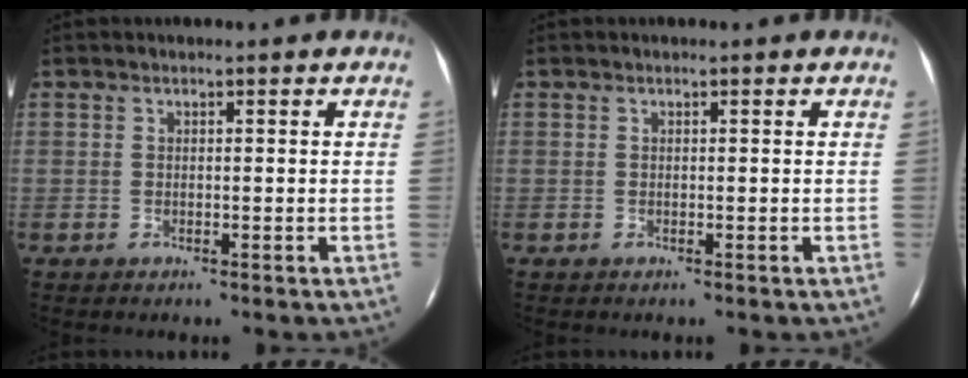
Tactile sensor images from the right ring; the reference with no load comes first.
{"total": 0.0}